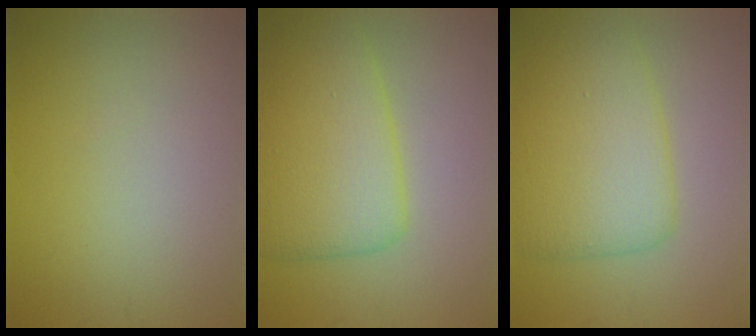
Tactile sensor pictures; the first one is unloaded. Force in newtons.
{"total": 6.9, "press": 6.9, "slide": 0.1}
{"total": 6.0, "press": 6.0, "slide": 0.1}